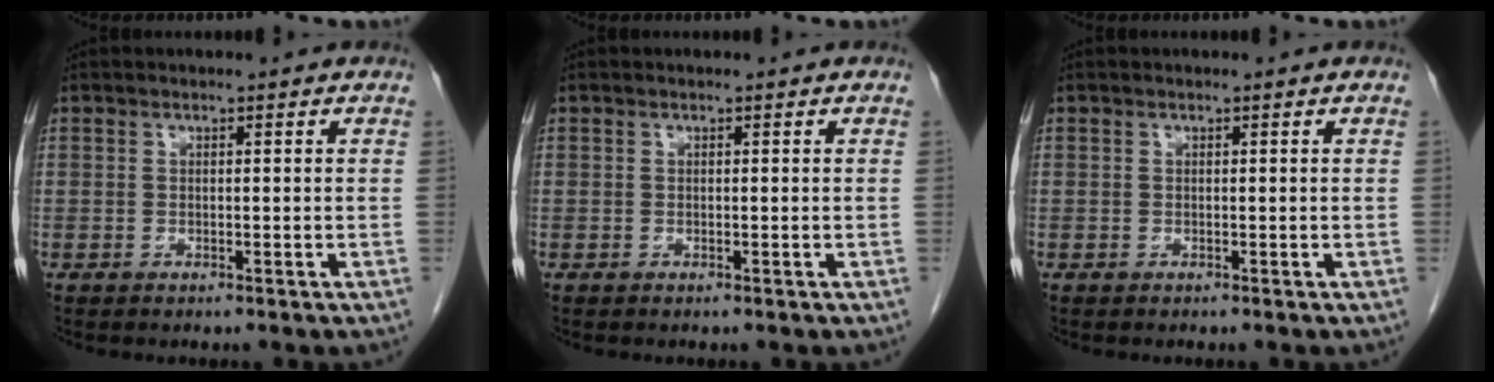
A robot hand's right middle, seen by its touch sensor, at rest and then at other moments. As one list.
[{"total": 0.0}, {"total": 0.0}]